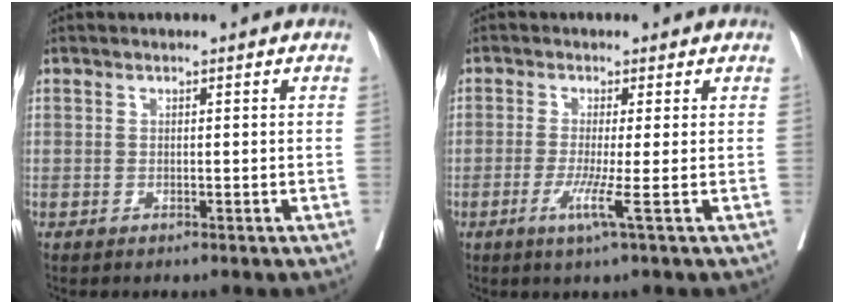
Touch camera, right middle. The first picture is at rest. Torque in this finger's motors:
{"motor_torque": [1.07, -1.01, 0.06, 0.09]}